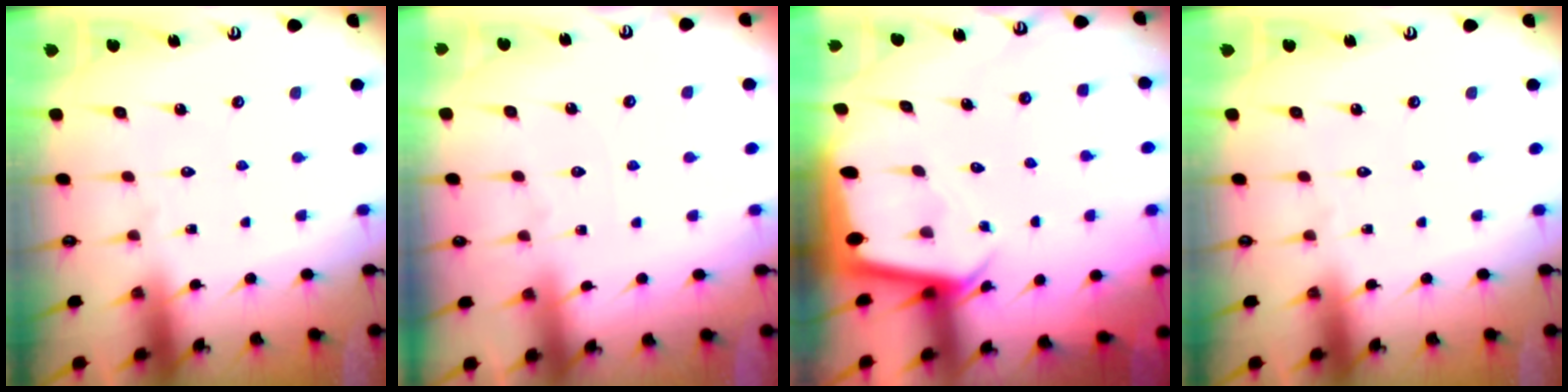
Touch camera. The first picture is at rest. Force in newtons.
{"total": 1.9, "press": 1.8, "slide": 0.4}
{"total": 2.4, "press": 2.4, "slide": 0.1}
{"total": 0.0}